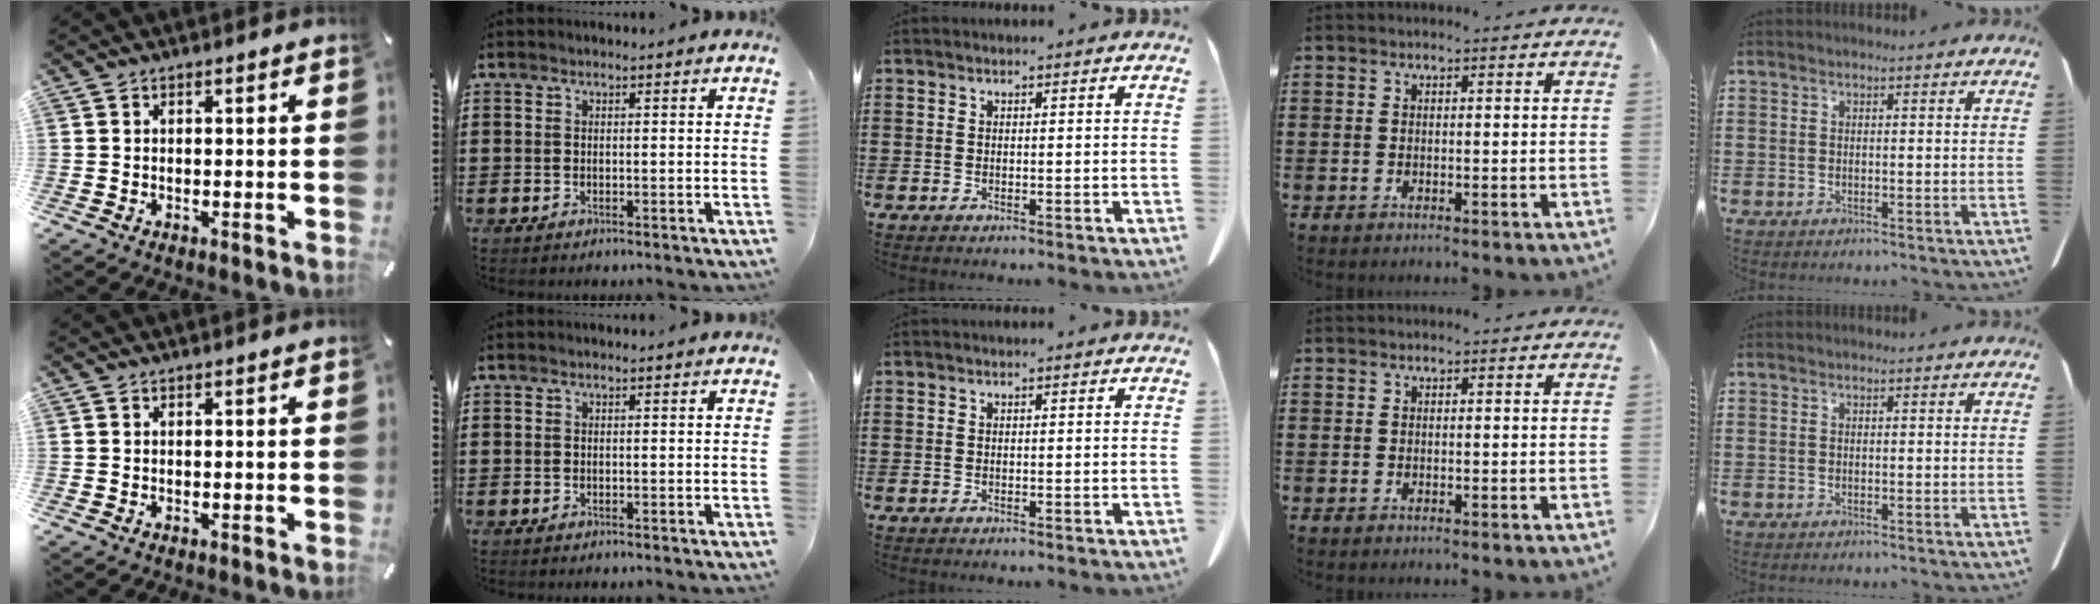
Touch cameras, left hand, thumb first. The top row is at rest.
{}